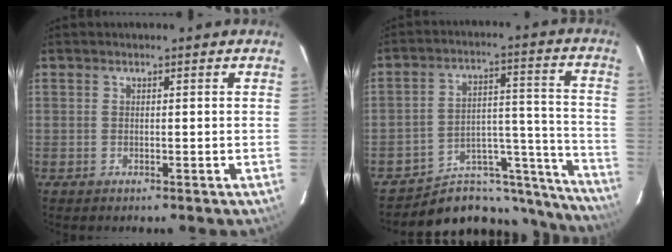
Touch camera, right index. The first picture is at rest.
{"total": 19.0, "force": [-16.5, 8.0, 4.8], "torque": [-0.055, 0.069, -0.222]}